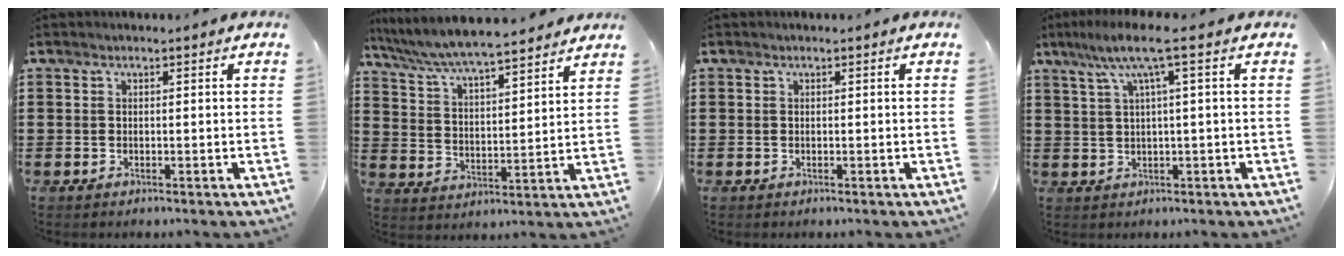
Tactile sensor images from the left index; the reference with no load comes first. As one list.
[{"total": 6.6, "force": [6.2, 0.2, 2.2], "torque": [-0.069, -0.037, 0.105]}, {"total": 0.0}, {"total": 6.6, "force": [2.0, 0.6, 6.3], "torque": [-0.133, 0.002, 0.027]}]